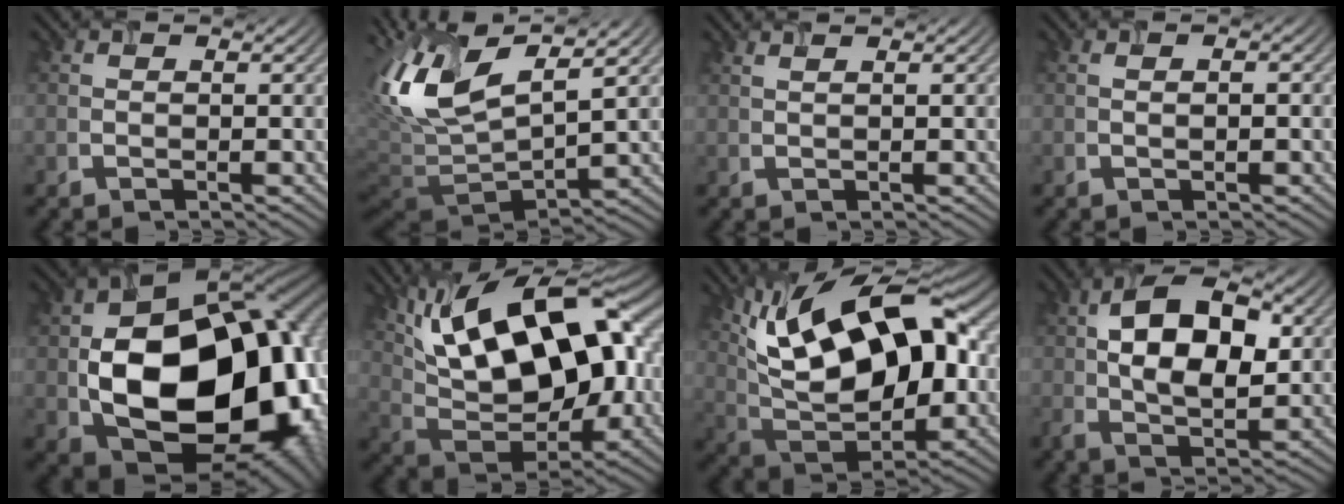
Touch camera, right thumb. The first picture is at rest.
{"total": 12.9, "force": [3.4, 5.3, 11.3], "torque": [-0.249, 0.014, 0.060]}
{"total": 1.1, "force": [0.9, 0.2, 0.7], "torque": [-0.015, 0.001, 0.014]}
{"total": 1.3, "force": [0.1, 0.5, 1.1], "torque": [-0.009, -0.007, 0.006]}
{"total": 21.4, "force": [-1.3, 15.2, 15.0], "torque": [-0.282, -0.069, 0.026]}
{"total": 18.6, "force": [6.2, 9.1, 14.9], "torque": [-0.253, 0.025, 0.099]}
{"total": 18.0, "force": [5.8, 8.9, 14.5], "torque": [-0.255, 0.024, 0.090]}
{"total": 11.7, "force": [2.3, 6.5, 9.4], "torque": [-0.161, 0.006, 0.030]}